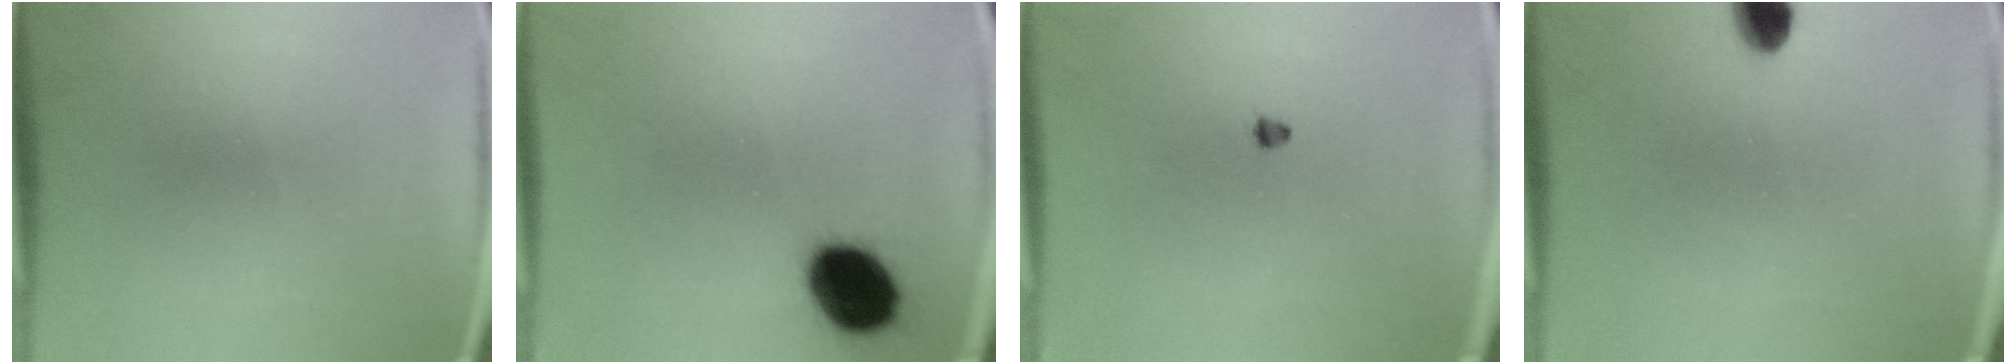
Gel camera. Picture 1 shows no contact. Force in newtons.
{"total": 12.4}
{"total": 1.1}
{"total": 4.7}